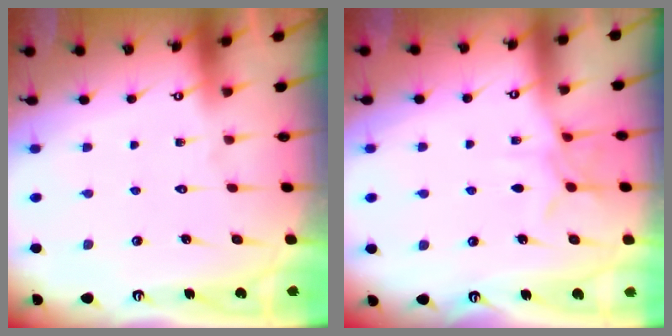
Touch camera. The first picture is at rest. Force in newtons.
{"total": 7.5, "press": 7.5, "slide": 0.8}